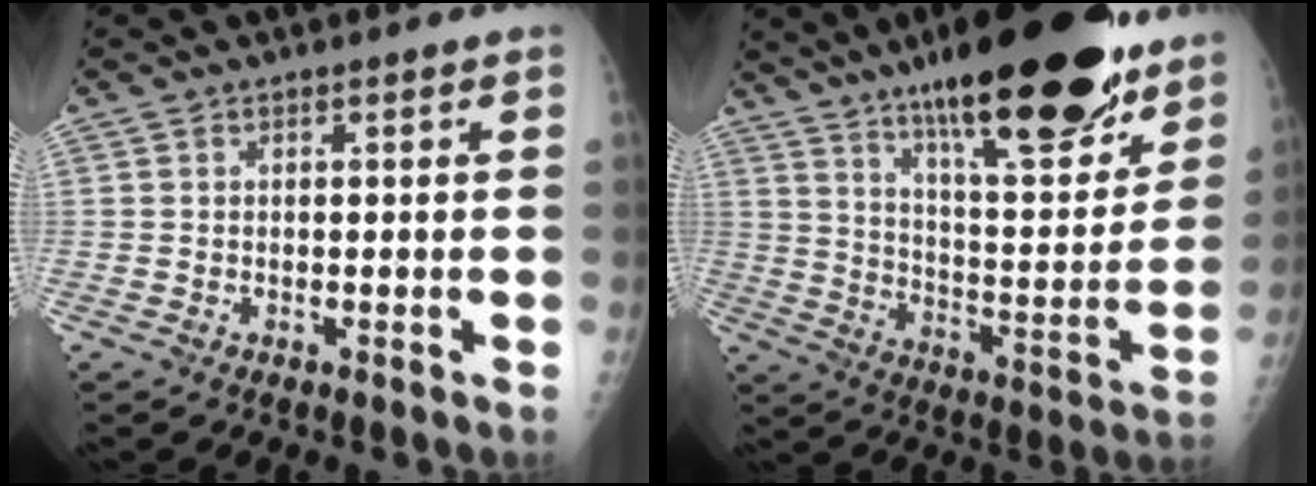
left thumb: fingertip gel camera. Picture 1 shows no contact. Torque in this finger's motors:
{"motor_torque": [3.03, 1.30, 1.73, -1.04, 0.43]}